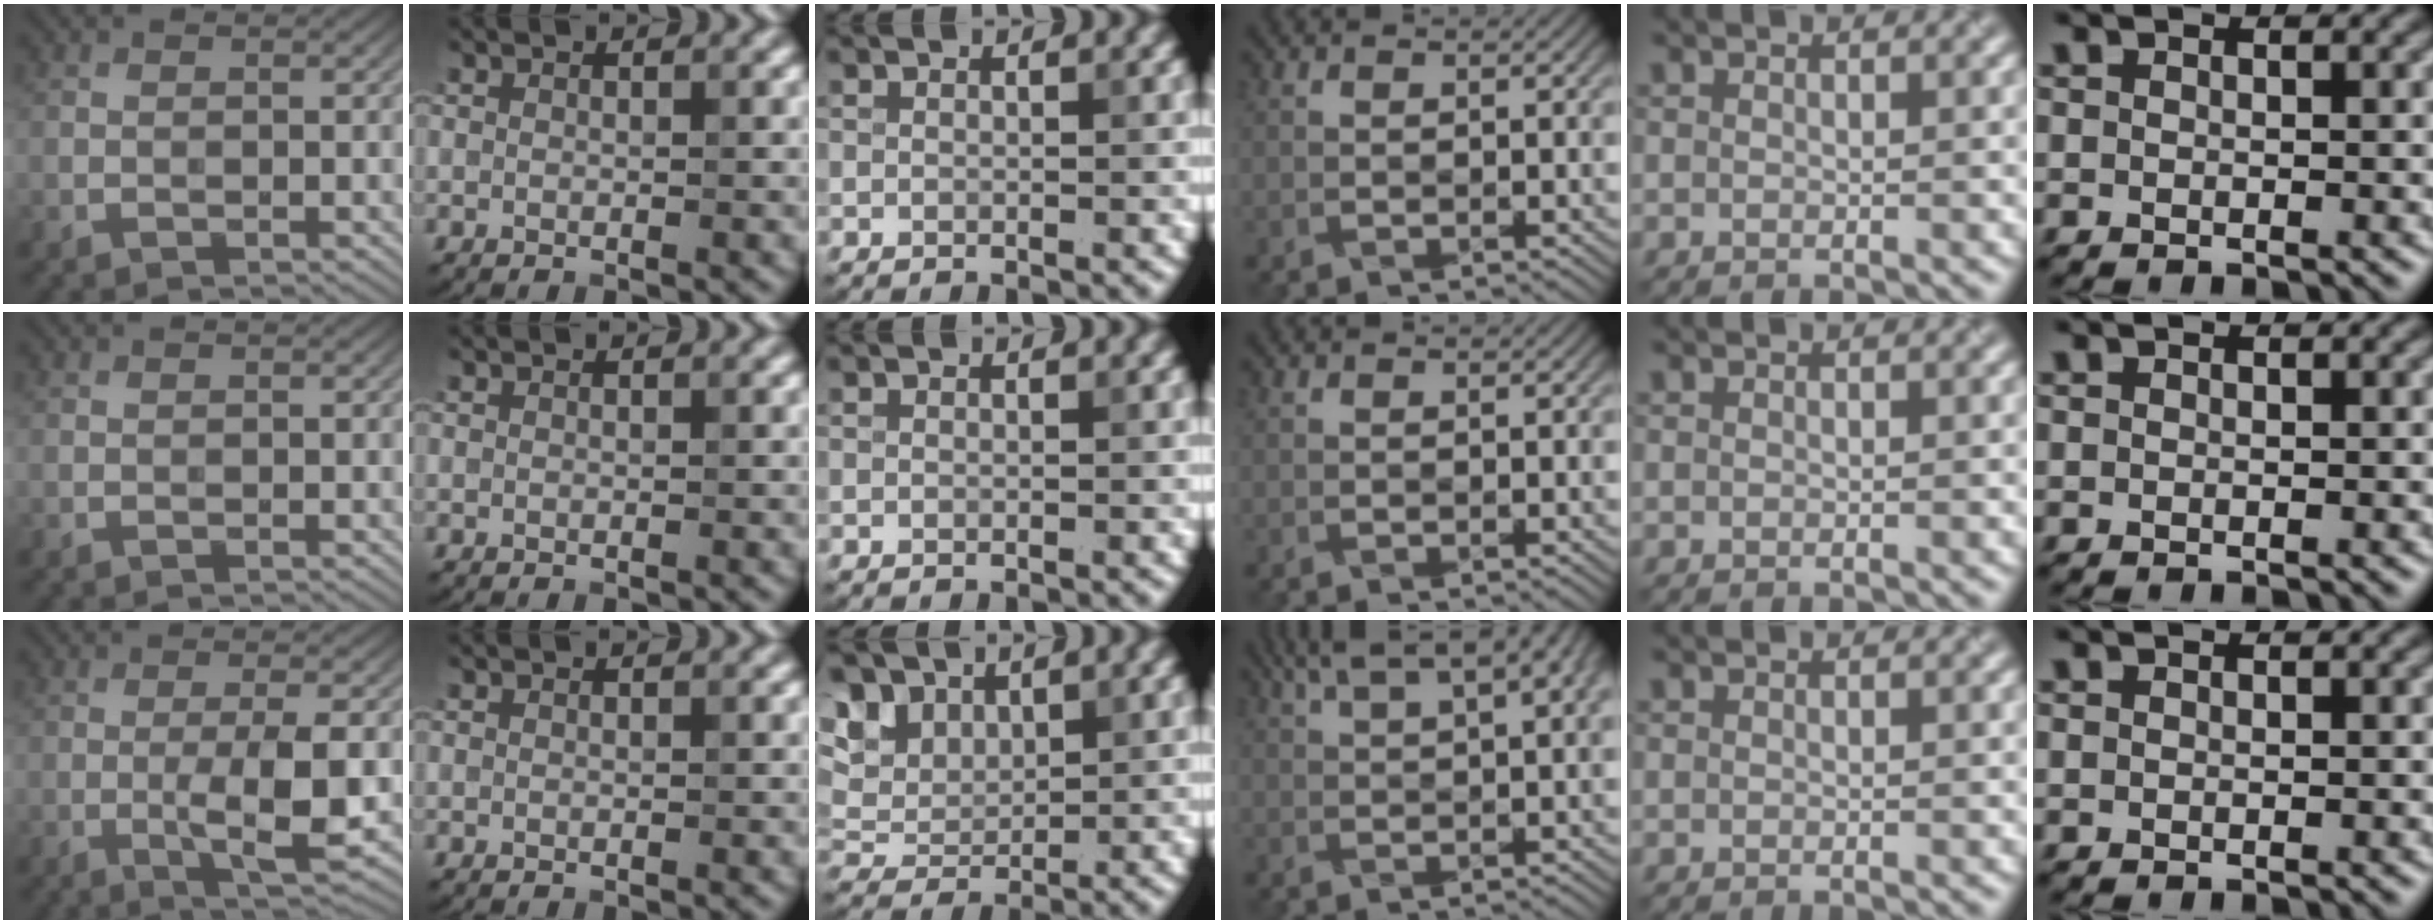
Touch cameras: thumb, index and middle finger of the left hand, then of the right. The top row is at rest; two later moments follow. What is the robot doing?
{"motion": "wrap", "object": "netting"}